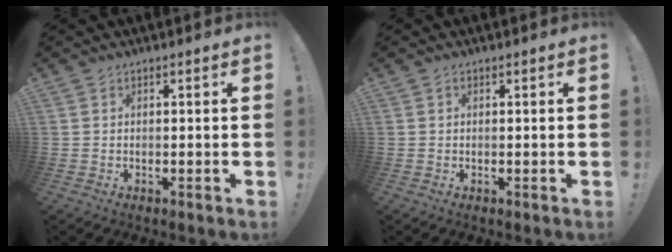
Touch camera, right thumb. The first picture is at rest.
{"total": 0.0}